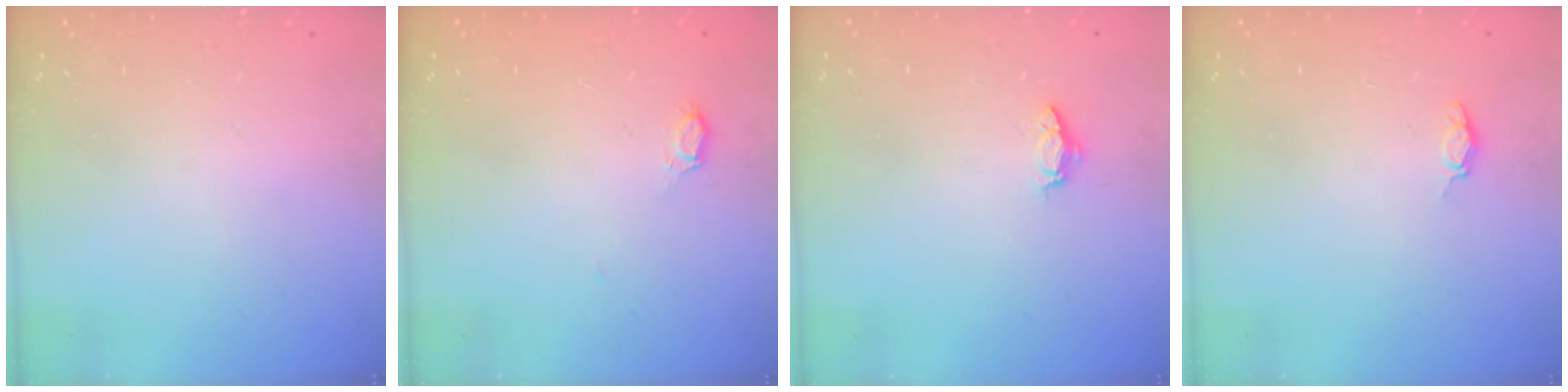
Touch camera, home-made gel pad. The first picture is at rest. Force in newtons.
{"total": 2.6, "press": 2.6, "slide": 0.2}
{"total": 3.6, "press": 3.5, "slide": 0.4}
{"total": 3.9, "press": 3.8, "slide": 0.6}